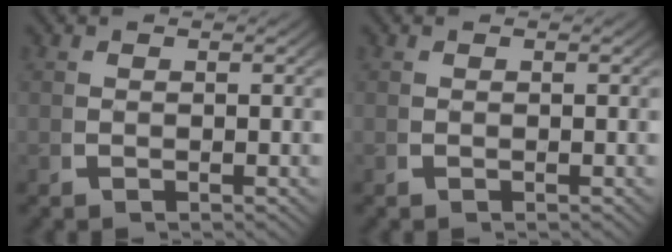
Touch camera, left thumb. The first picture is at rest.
{"total": 0.0}